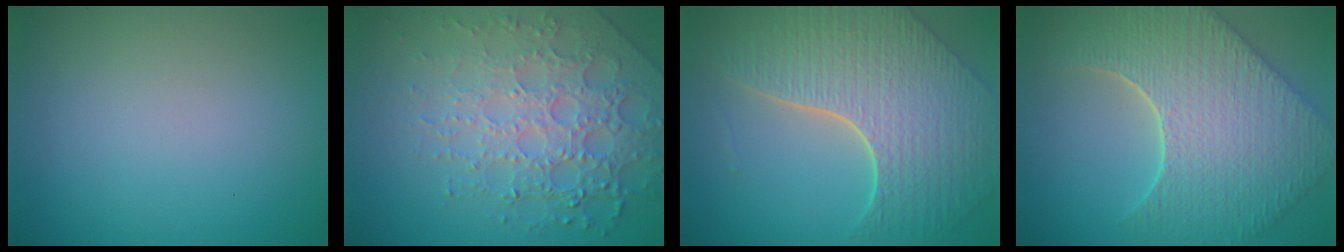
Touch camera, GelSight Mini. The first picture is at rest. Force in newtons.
{"total": 7.7, "press": 5.3, "slide": 5.5}
{"total": 8.6, "press": 6.4, "slide": 5.8}
{"total": 9.7, "press": 7.1, "slide": 6.6}